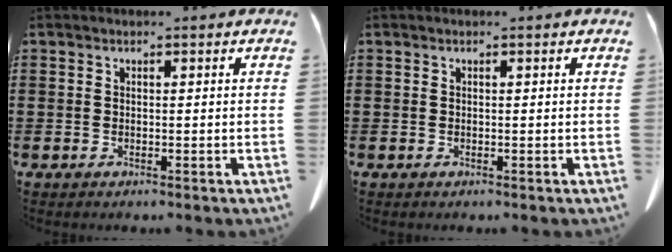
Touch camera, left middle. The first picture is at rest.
{"total": 0.0}